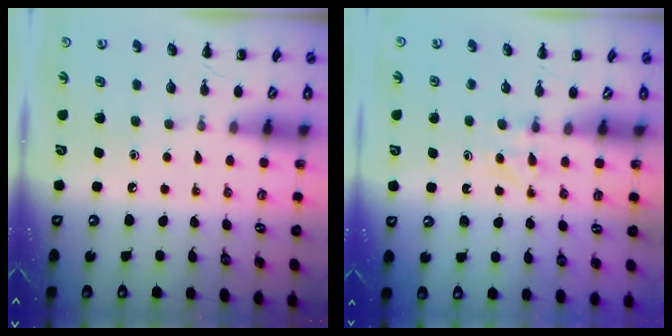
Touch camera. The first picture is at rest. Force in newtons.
{"total": 2.8, "press": 2.6, "slide": 1.0}